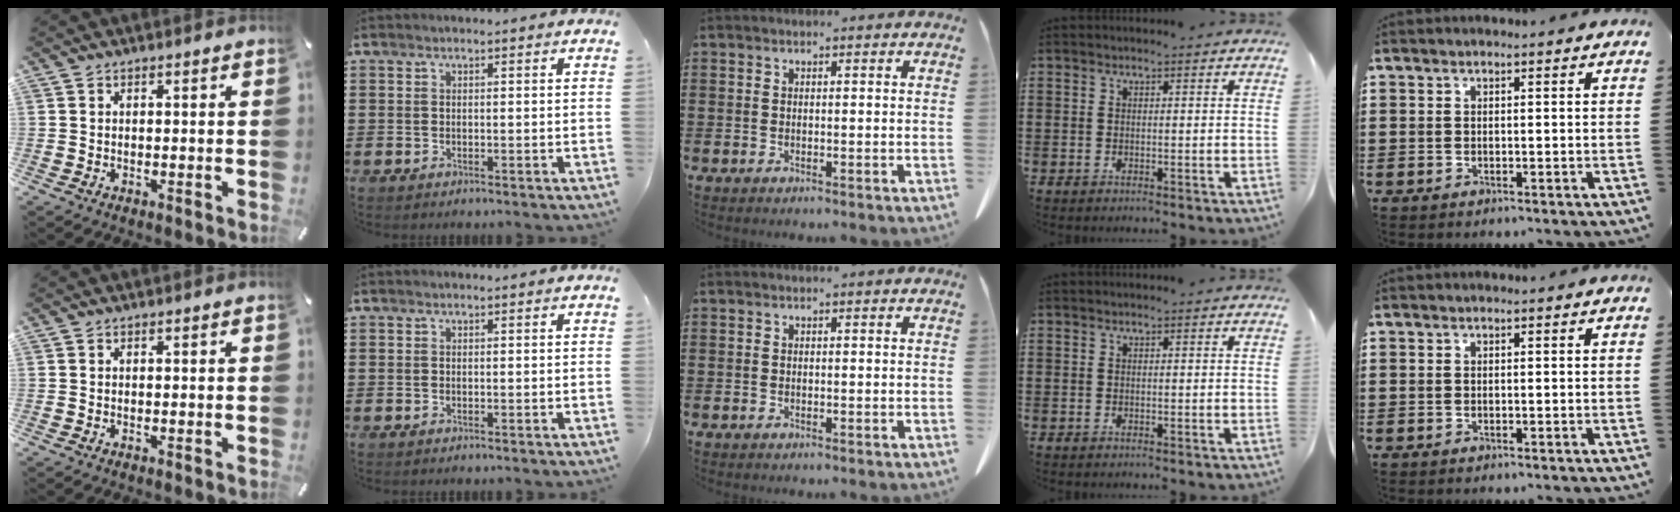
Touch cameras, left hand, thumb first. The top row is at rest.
{}